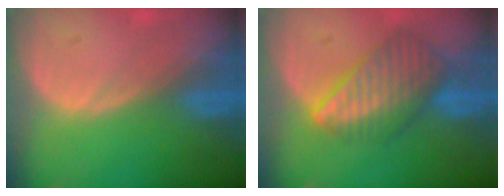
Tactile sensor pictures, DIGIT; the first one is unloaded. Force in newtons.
{"total": 8.2, "press": 7.3, "slide": 3.7}